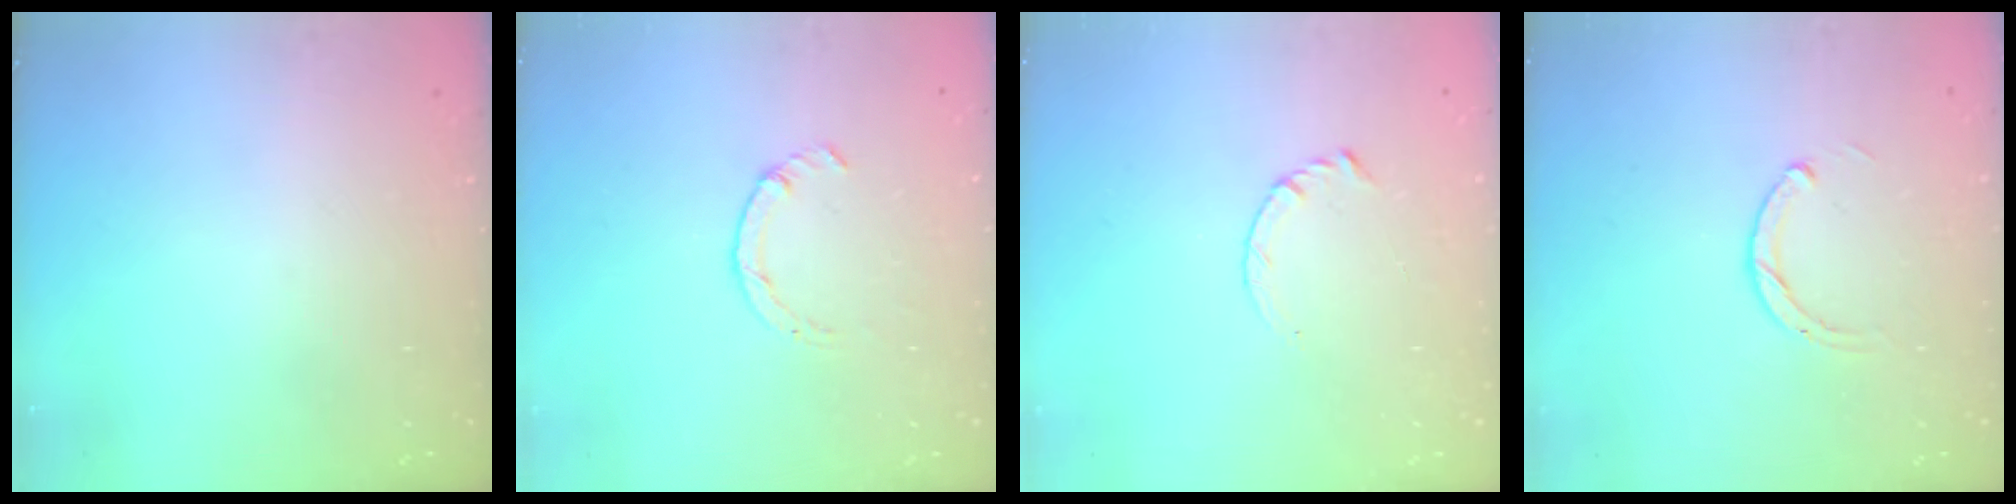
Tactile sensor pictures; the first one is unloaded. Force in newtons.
{"total": 2.2, "press": 2.1, "slide": 0.4}
{"total": 3.5, "press": 3.5, "slide": 0.4}
{"total": 2.3, "press": 2.3, "slide": 0.3}